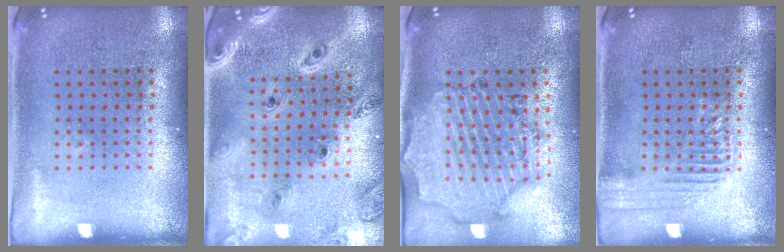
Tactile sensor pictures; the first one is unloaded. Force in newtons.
{"total": 1.8, "press": 1.7, "slide": 0.4}
{"total": 1.7, "press": 1.7, "slide": 0.3}
{"total": 1.7, "press": 1.6, "slide": 0.2}